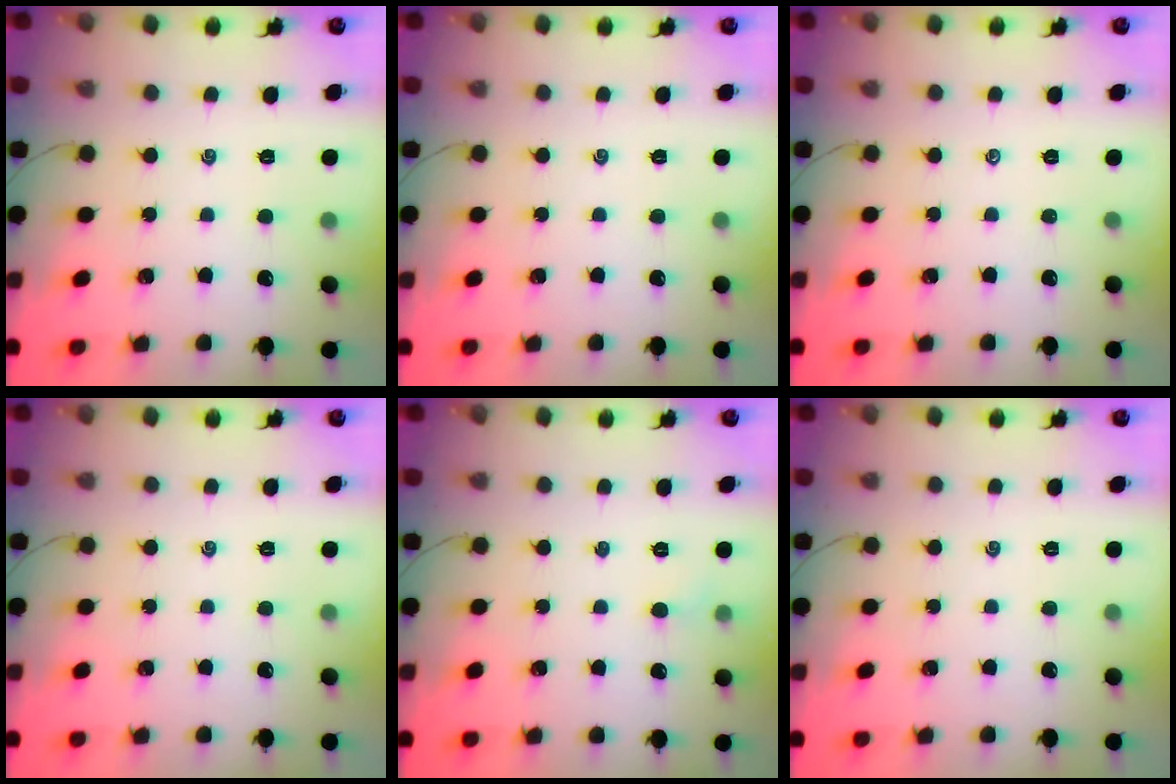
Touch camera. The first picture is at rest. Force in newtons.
{"total": 0.0}
{"total": 0.0}
{"total": 0.0}
{"total": 2.8, "press": 2.6, "slide": 1.0}
{"total": 0.0}